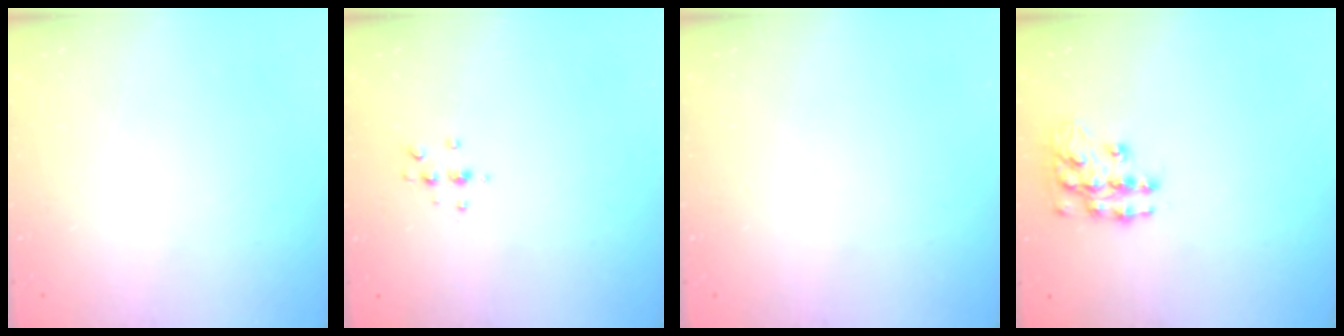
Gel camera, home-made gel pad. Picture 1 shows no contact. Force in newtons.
{"total": 4.9, "press": 4.9, "slide": 0.7}
{"total": 0.0}
{"total": 11.7, "press": 11.6, "slide": 0.8}